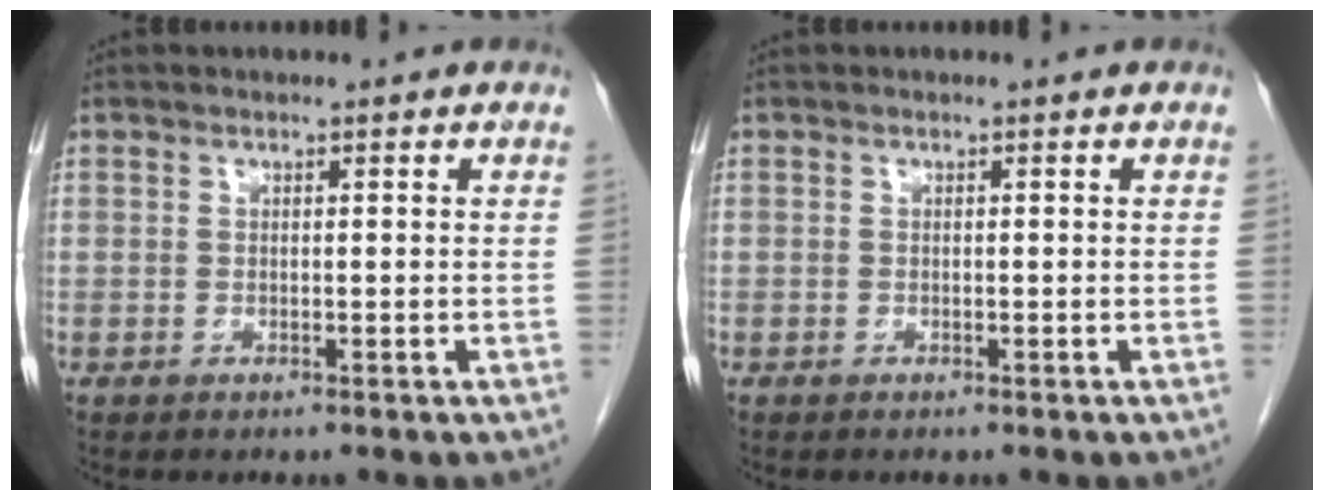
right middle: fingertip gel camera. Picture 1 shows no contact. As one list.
[{"total": 0.0}]